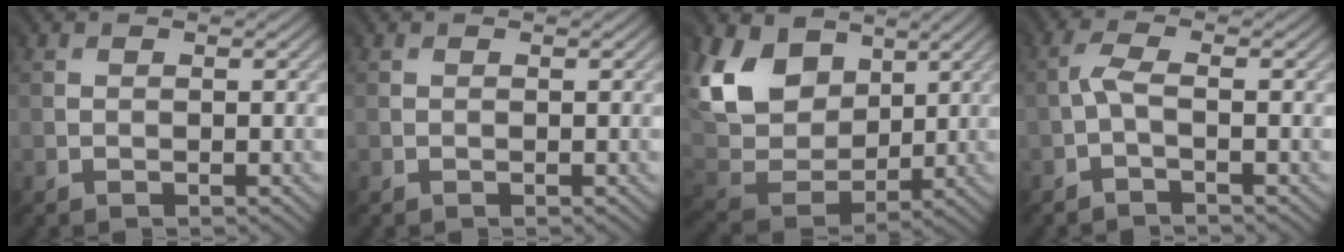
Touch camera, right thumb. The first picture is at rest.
{"total": 0.0}
{"total": 11.3, "force": [6.0, 8.1, 5.1], "torque": [-0.152, 0.017, 0.105]}
{"total": 1.8, "force": [-1.0, 0.1, 1.5], "torque": [-0.043, 0.007, -0.024]}